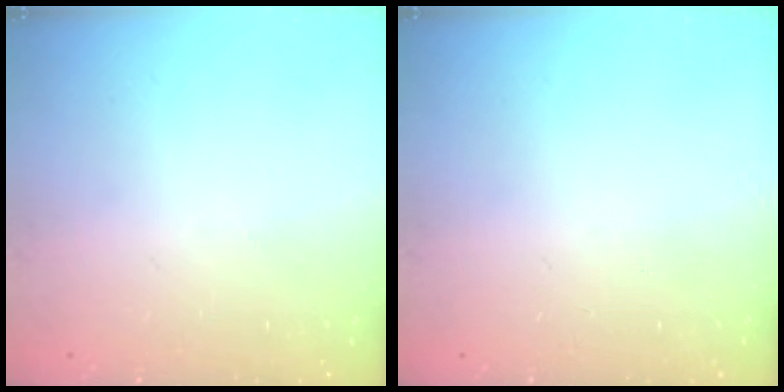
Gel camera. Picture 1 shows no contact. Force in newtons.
{"total": 0.0}